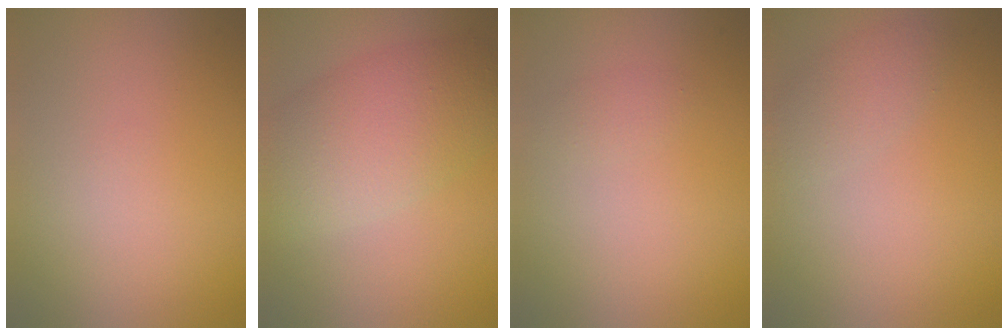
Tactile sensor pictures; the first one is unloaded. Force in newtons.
{"total": 6.6, "press": 6.6, "slide": 0.4}
{"total": 0.9, "press": 0.9, "slide": 0.1}
{"total": 2.0, "press": 2.0, "slide": 0.0}